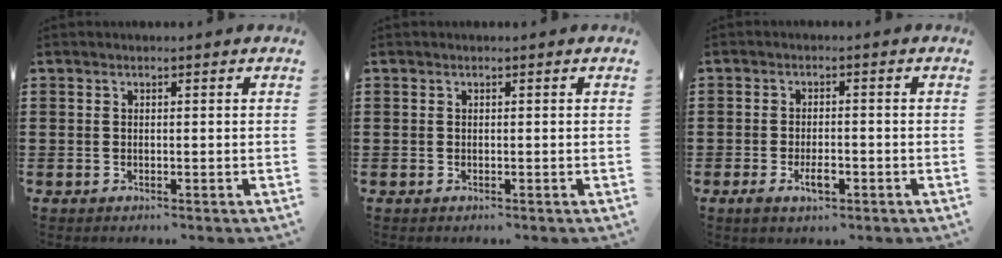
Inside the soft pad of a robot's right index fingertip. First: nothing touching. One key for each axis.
{"total": 0.0}
{"total": 3.7, "fx": -1.6, "fy": 1.5, "fz": 3.0, "tx": -0.057, "ty": 0.000, "tz": -0.029}